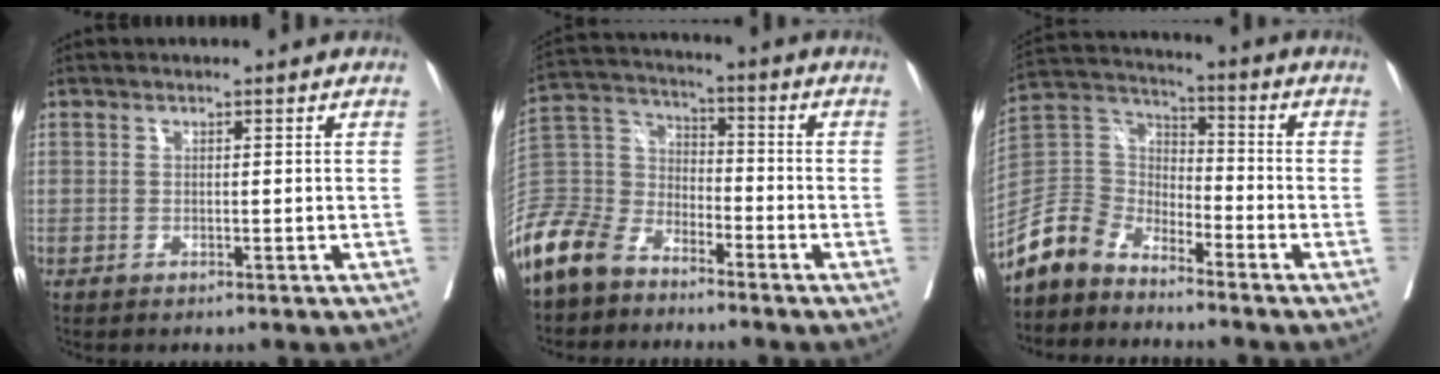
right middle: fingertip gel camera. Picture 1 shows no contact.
{"total": 12.4, "force": [-9.9, 6.4, 4.1], "torque": [-0.100, 0.010, -0.200]}
{"total": 8.0, "force": [-7.2, 3.3, 1.2], "torque": [-0.035, 0.033, -0.152]}